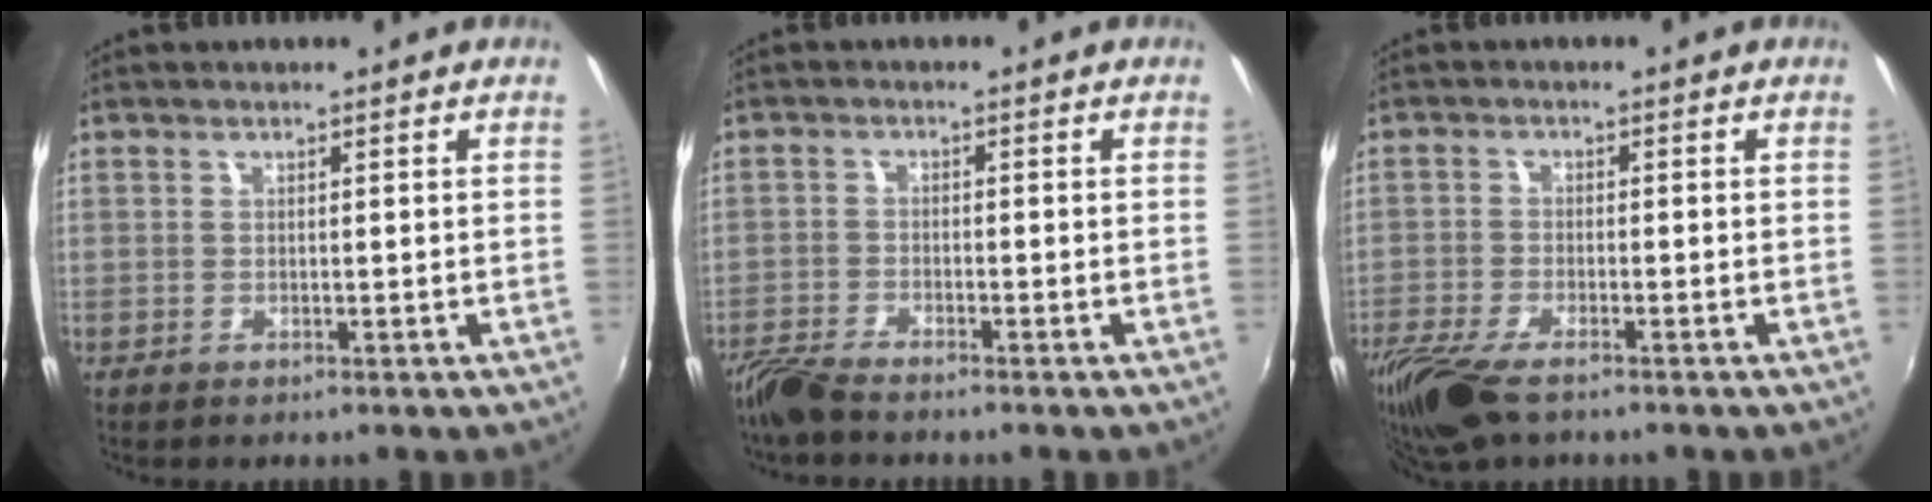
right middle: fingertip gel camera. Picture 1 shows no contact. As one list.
[{"total": 5.2, "force": [-4.6, 0.7, 2.2], "torque": [-0.064, -0.016, -0.093]}, {"total": 10.8, "force": [-8.0, 3.4, 6.5], "torque": [-0.160, -0.039, -0.153]}]